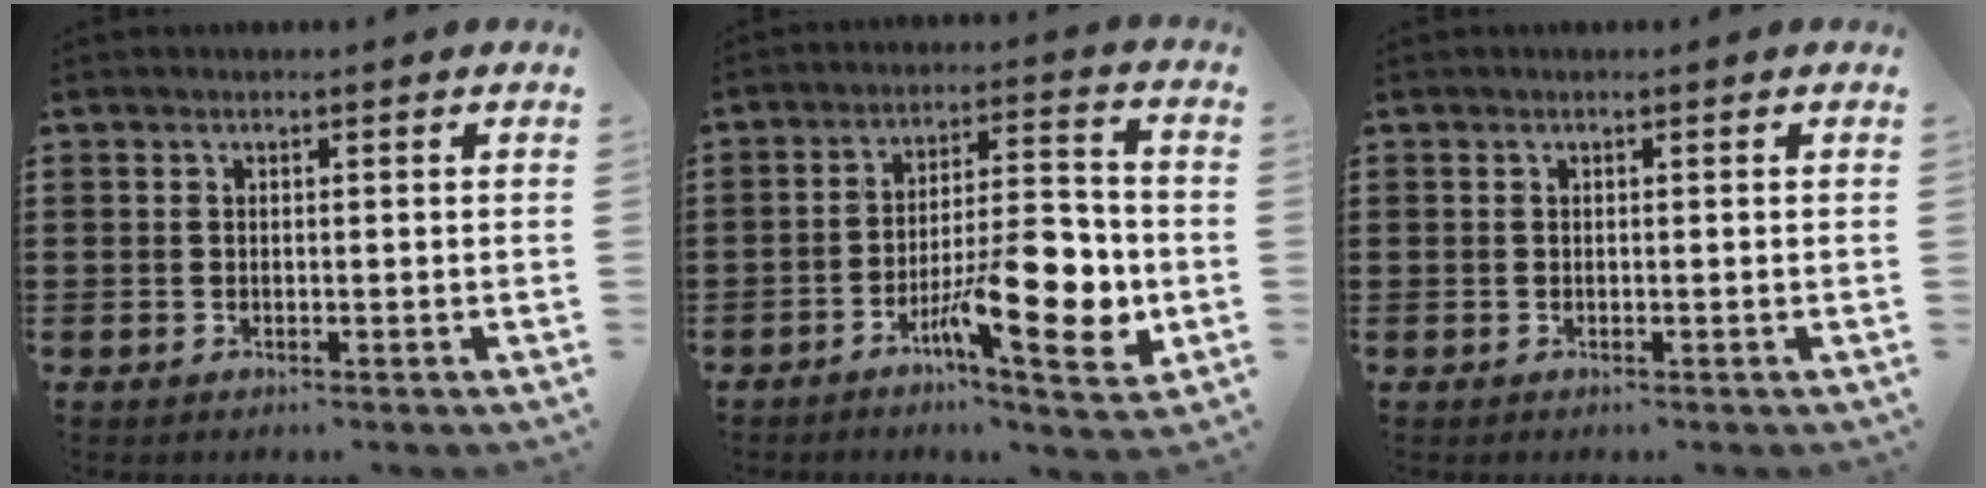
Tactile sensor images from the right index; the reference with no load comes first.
{"total": 13.6, "force": [-5.3, 4.1, 11.9], "torque": [-0.180, 0.007, -0.085]}
{"total": 0.0}